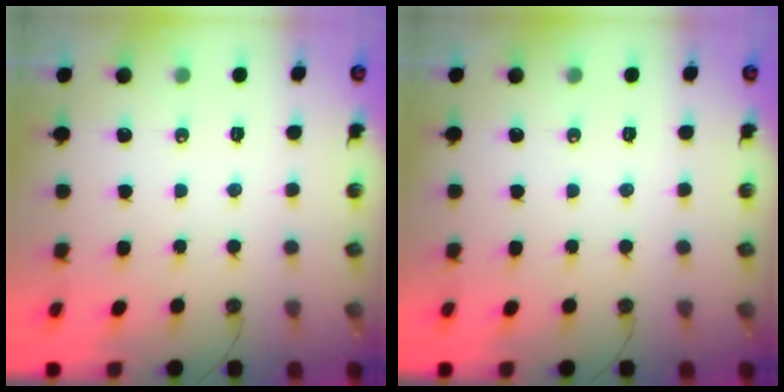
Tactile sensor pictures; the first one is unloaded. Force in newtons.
{"total": 0.0}